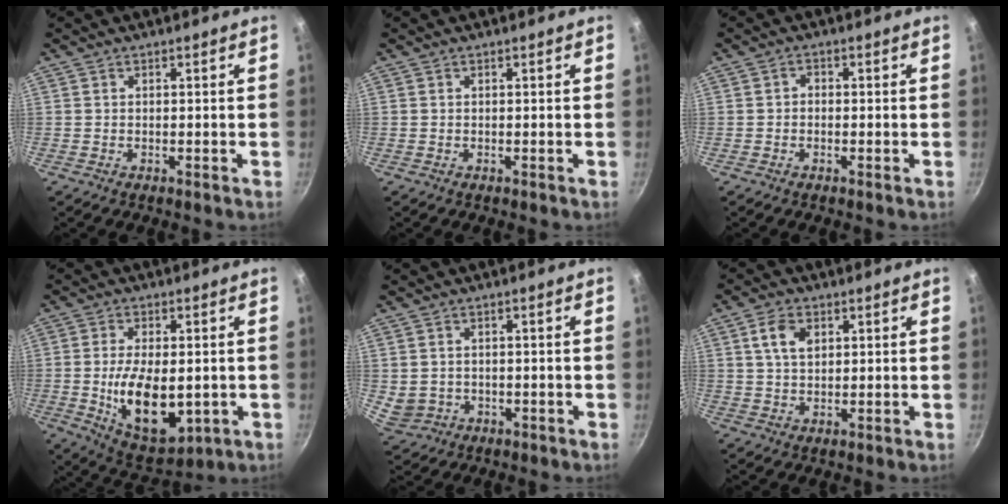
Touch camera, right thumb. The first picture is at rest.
{"total": 0.0}
{"total": 1.3, "force": [-0.3, 1.1, 0.7], "torque": [-0.009, 0.008, -0.007]}
{"total": 14.2, "force": [-1.5, 7.5, 11.9], "torque": [-0.187, -0.010, -0.007]}
{"total": 4.2, "force": [-0.3, 3.6, 2.0], "torque": [-0.033, 0.003, 0.010]}
{"total": 5.7, "force": [2.0, 3.6, 3.9], "torque": [-0.062, -0.003, 0.036]}